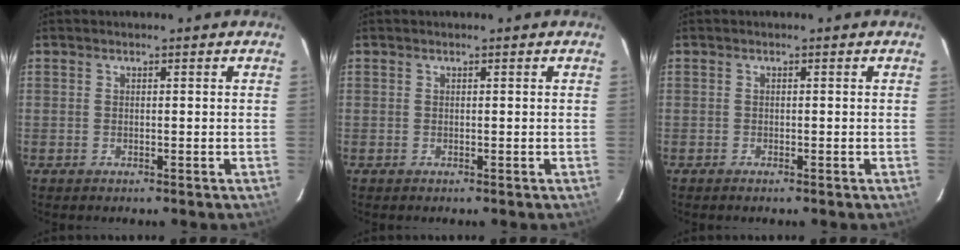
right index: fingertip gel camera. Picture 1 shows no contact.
{"total": 0.0}
{"total": 0.6, "force": [-0.5, 0.2, 0.3], "torque": [-0.007, -0.001, -0.011]}